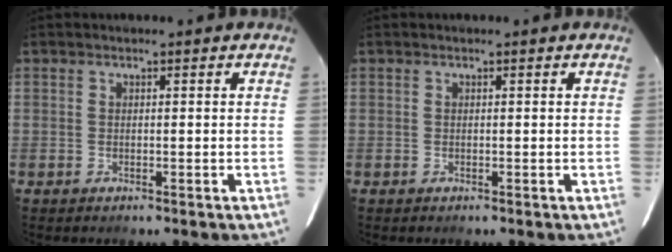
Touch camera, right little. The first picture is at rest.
{"total": 0.0}